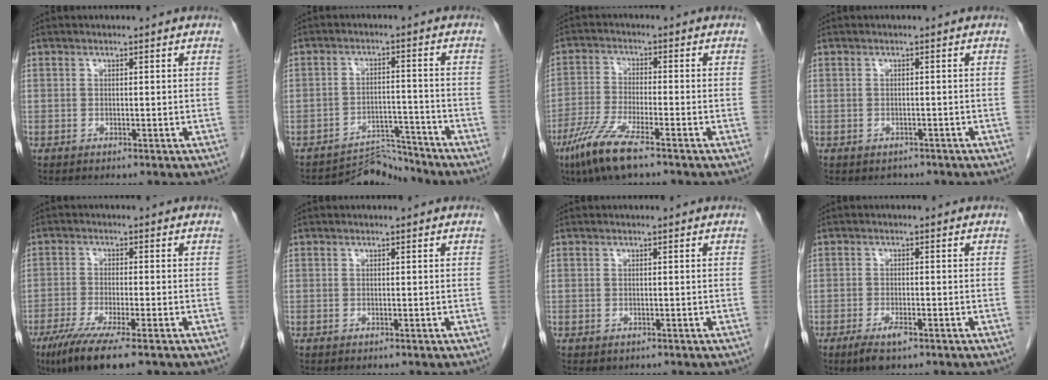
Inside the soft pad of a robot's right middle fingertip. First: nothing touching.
{"total": 5.2, "force": [-4.9, 0.3, -1.7], "torque": [0.033, 0.016, -0.076]}
{"total": 8.4, "force": [-5.6, 0.8, 6.2], "torque": [-0.136, -0.021, -0.108]}
{"total": 2.2, "force": [-1.7, 1.3, 0.4], "torque": [-0.007, 0.001, -0.020]}
{"total": 9.4, "force": [-6.3, 1.0, 6.9], "torque": [-0.121, -0.026, -0.100]}
{"total": 0.0}
{"total": 0.0}
{"total": 3.2, "force": [-1.9, 0.8, 2.4], "torque": [-0.049, -0.004, -0.033]}